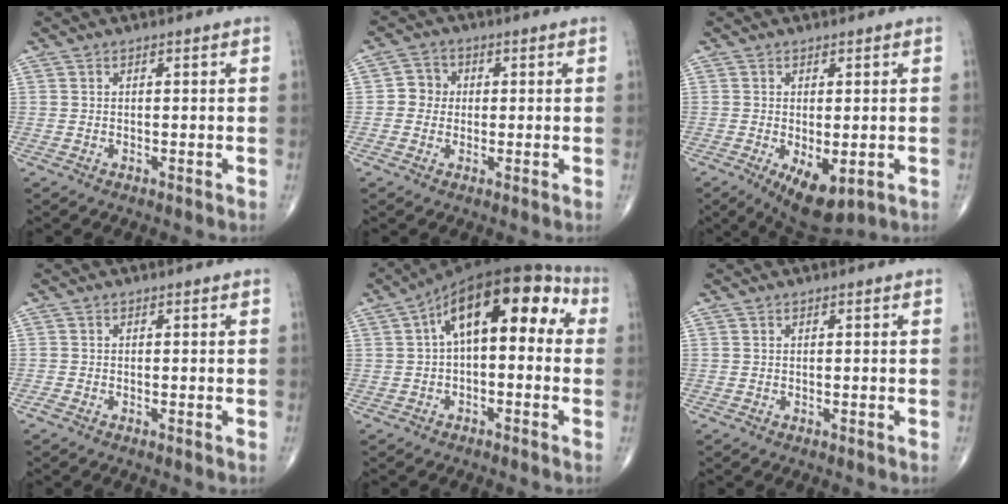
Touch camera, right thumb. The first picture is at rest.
{"total": 3.8, "force": [0.1, 3.6, 1.2], "torque": [0.005, 0.009, -0.007]}
{"total": 7.7, "force": [-2.5, 3.5, 6.4], "torque": [-0.096, -0.013, -0.028]}
{"total": 0.9, "force": [-0.5, 0.2, 0.6], "torque": [-0.017, -0.003, -0.015]}
{"total": 15.9, "force": [2.8, 7.9, 13.5], "torque": [-0.176, 0.050, 0.028]}
{"total": 0.0}